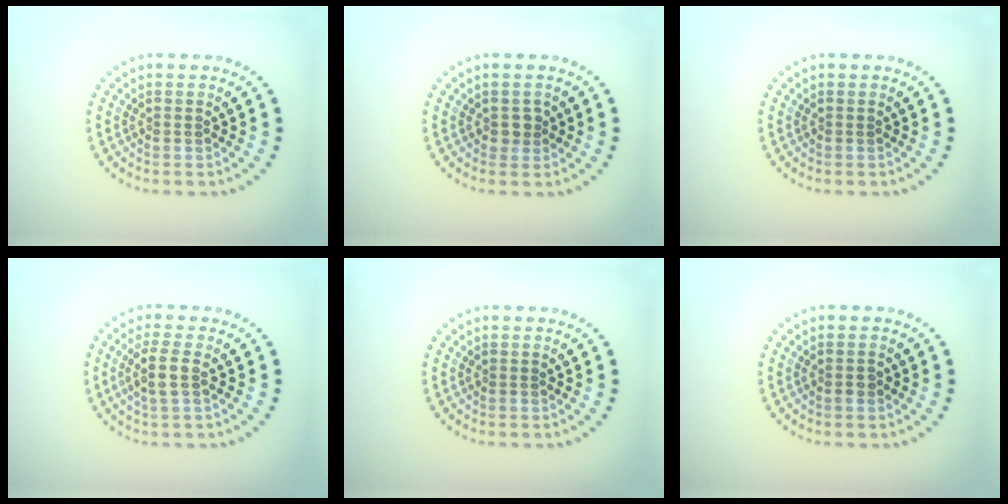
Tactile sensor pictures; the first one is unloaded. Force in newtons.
{"total": 1.3, "press": 1.1, "slide": 0.6}
{"total": 0.0}
{"total": 2.4, "press": 2.0, "slide": 1.2}
{"total": 0.0}
{"total": 0.9, "press": 0.8, "slide": 0.3}